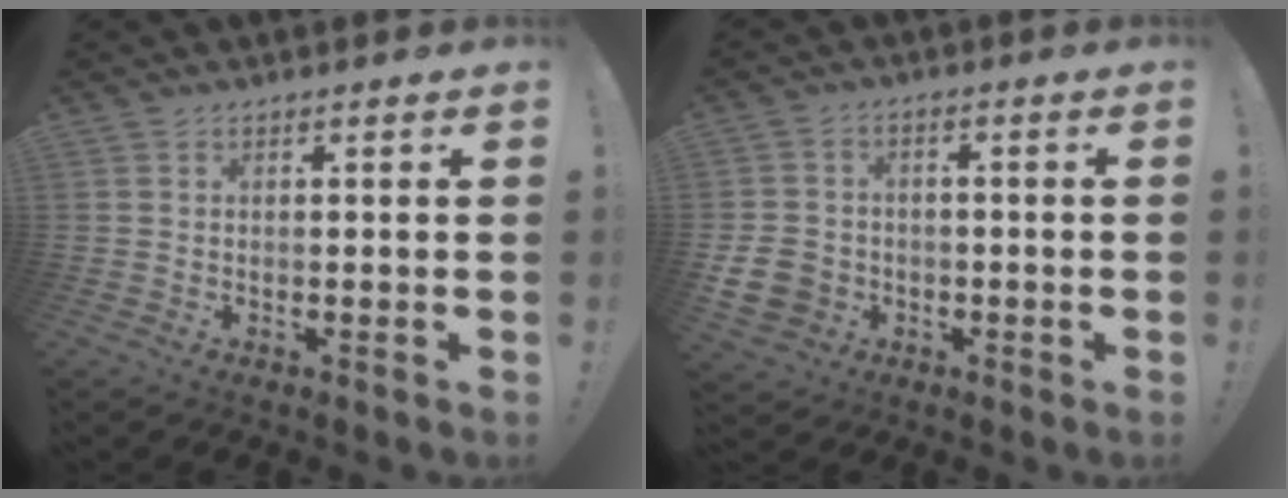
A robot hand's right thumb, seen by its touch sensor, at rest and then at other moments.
{"total": 9.9, "force": [-2.8, 8.4, 4.5], "torque": [-0.086, 0.018, -0.049]}